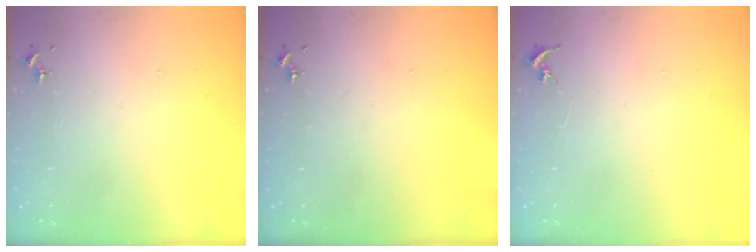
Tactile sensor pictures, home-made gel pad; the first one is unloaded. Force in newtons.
{"total": 0.0}
{"total": 0.0}